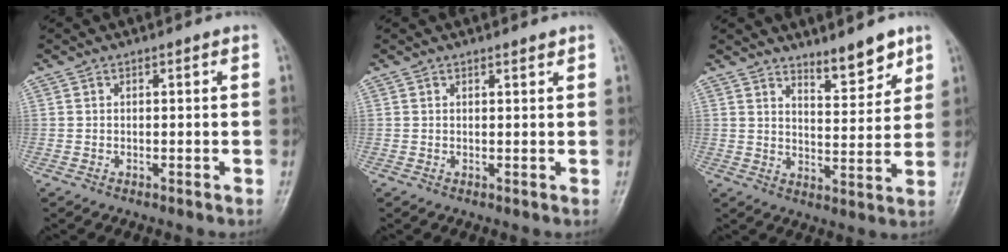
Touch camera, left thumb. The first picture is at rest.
{"total": 0.9, "force": [0.7, 0.2, 0.4], "torque": [-0.007, -0.006, 0.011]}
{"total": 7.3, "force": [5.7, 2.2, 4.1], "torque": [-0.040, -0.049, 0.089]}